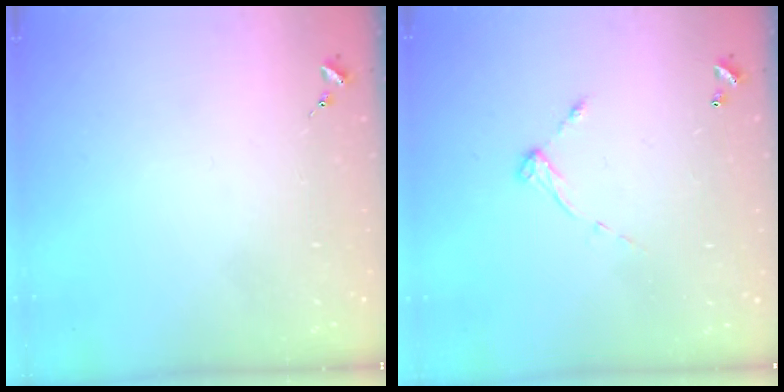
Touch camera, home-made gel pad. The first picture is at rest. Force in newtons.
{"total": 6.9, "press": 6.9, "slide": 0.5}